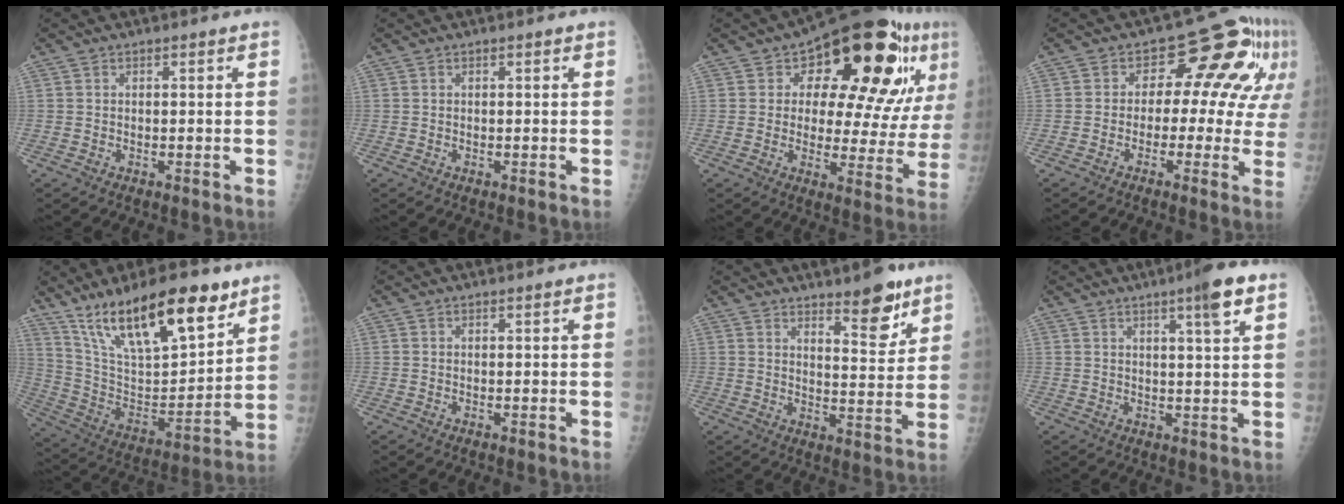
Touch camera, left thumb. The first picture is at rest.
{"total": 0.0}
{"total": 23.7, "force": [10.1, 10.8, 18.5], "torque": [-0.203, -0.013, 0.141]}
{"total": 14.5, "force": [3.5, 9.4, 10.5], "torque": [-0.062, 0.023, 0.030]}
{"total": 24.5, "force": [15.9, 8.3, 16.7], "torque": [-0.253, -0.046, 0.288]}
{"total": 0.0}
{"total": 8.7, "force": [6.1, 2.7, 5.5], "torque": [-0.054, -0.047, 0.091]}
{"total": 6.5, "force": [3.4, 0.5, 5.5], "torque": [-0.081, -0.011, 0.049]}